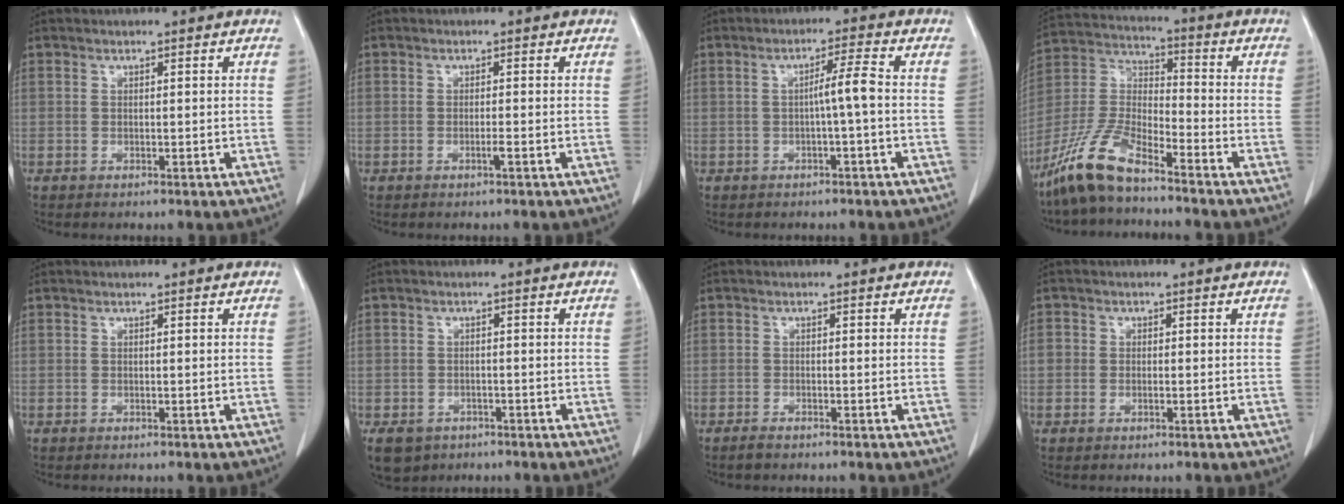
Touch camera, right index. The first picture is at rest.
{"total": 0.9, "force": [-0.4, 0.0, 0.9], "torque": [-0.019, -0.001, -0.006]}
{"total": 3.8, "force": [-0.5, -0.5, 3.7], "torque": [-0.062, 0.007, -0.007]}
{"total": 11.0, "force": [-8.7, 2.3, 6.4], "torque": [-0.147, -0.002, -0.175]}
{"total": 0.0}
{"total": 7.0, "force": [-3.9, 5.5, 1.9], "torque": [-0.042, 0.000, -0.054]}
{"total": 1.1, "force": [-1.0, 0.3, 0.5], "torque": [-0.015, -0.002, -0.016]}
{"total": 1.9, "force": [-0.2, 1.6, 1.0], "torque": [-0.019, 0.006, -0.005]}